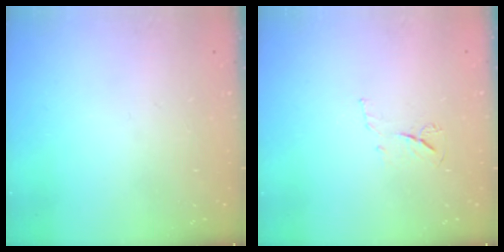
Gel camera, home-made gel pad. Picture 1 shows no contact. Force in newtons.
{"total": 4.7, "press": 4.6, "slide": 0.8}